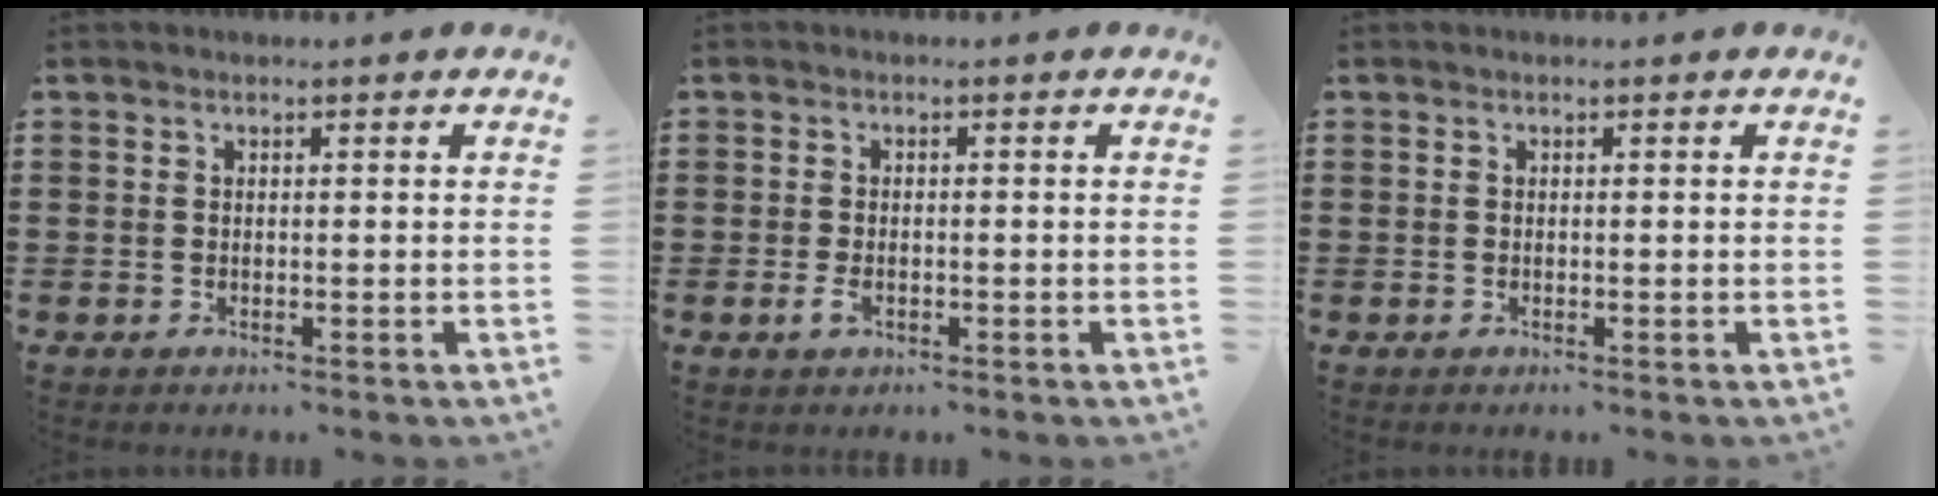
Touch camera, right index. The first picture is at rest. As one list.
[{"total": 1.6, "force": [-0.6, 0.9, 1.3], "torque": [-0.032, -0.001, -0.013]}, {"total": 0.0}]